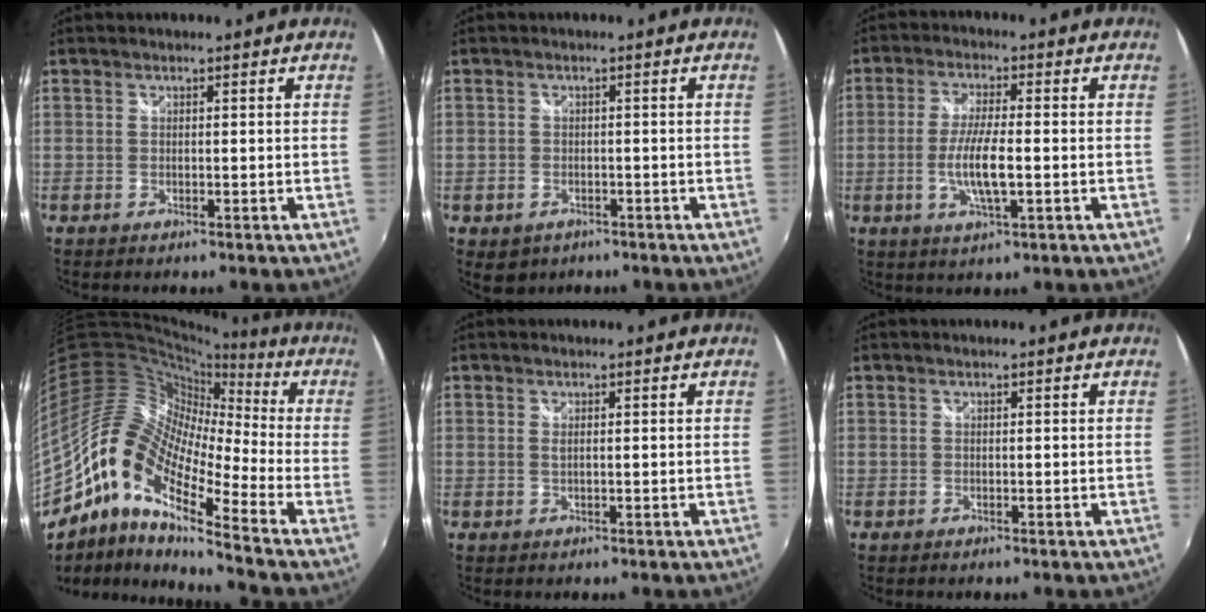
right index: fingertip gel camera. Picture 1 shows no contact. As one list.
[{"total": 4.1, "force": [-1.8, 3.3, 1.5], "torque": [-0.037, -0.006, -0.022]}, {"total": 7.7, "force": [-1.5, 1.6, 7.4], "torque": [-0.148, -0.009, -0.028]}, {"total": 16.1, "force": [-8.4, 5.0, 12.8], "torque": [-0.203, -0.004, -0.185]}, {"total": 1.0, "force": [0.1, 0.0, 1.0], "torque": [-0.020, 0.000, 0.003]}, {"total": 0.0}]